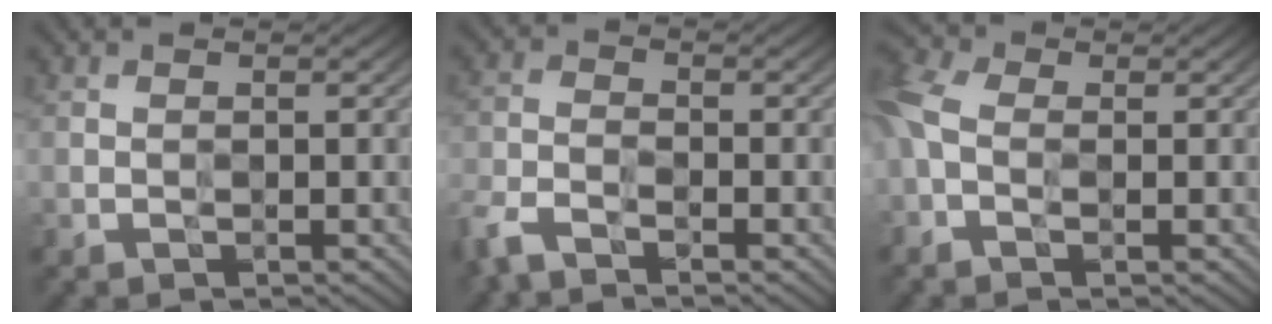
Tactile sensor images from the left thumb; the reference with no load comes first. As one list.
[{"total": 4.6, "force": [-3.8, 1.2, 2.3], "torque": [-0.054, -0.009, -0.091]}, {"total": 6.6, "force": [-0.6, 4.1, 5.1], "torque": [-0.151, 0.008, -0.024]}]